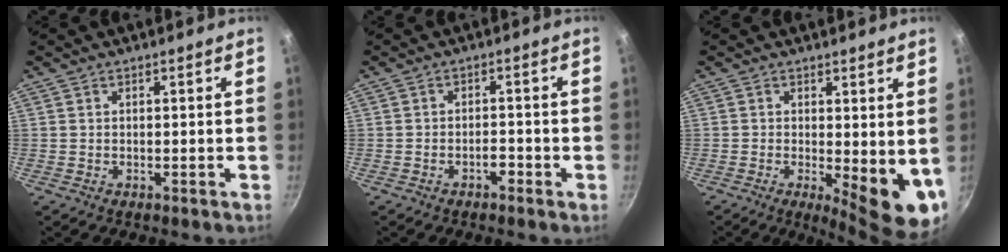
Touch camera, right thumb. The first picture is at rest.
{"total": 1.9, "force": [-1.3, 0.9, 1.1], "torque": [-0.010, 0.017, -0.020]}
{"total": 9.7, "force": [-0.5, 3.5, 9.0], "torque": [-0.101, -0.016, 0.000]}